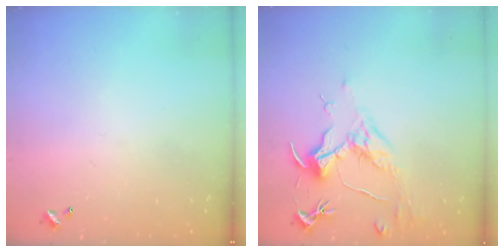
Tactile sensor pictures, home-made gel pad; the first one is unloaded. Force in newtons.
{"total": 1.5, "press": 1.3, "slide": 0.8}